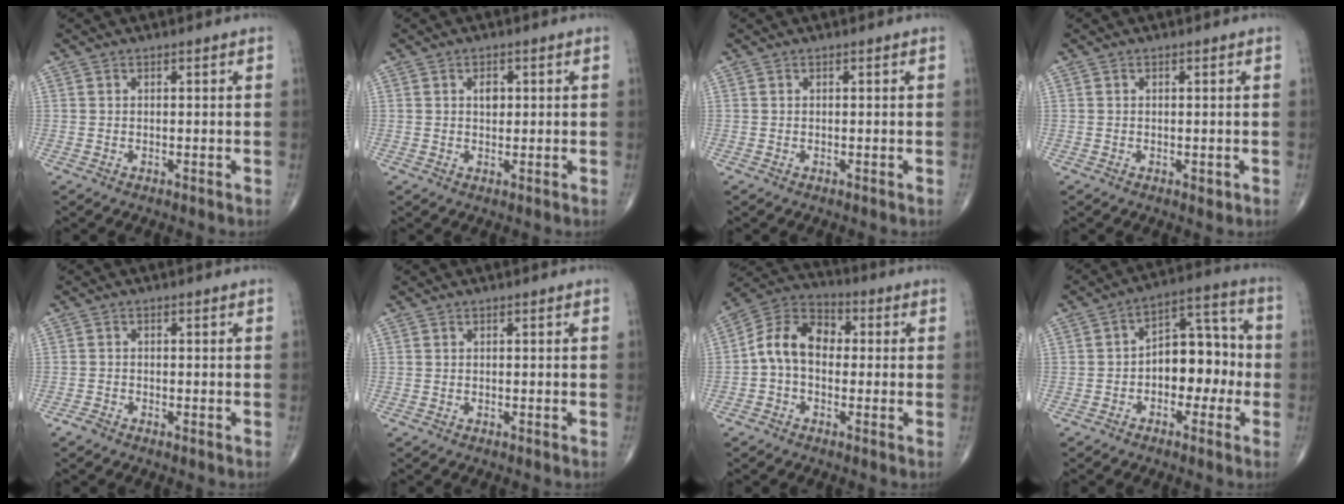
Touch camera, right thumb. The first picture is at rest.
{"total": 2.3, "force": [0.6, 1.5, 1.6], "torque": [-0.019, 0.000, 0.009]}
{"total": 0.0}
{"total": 1.0, "force": [-0.2, 0.6, 0.8], "torque": [-0.003, -0.001, -0.002]}
{"total": 1.2, "force": [-1.0, 0.4, 0.5], "torque": [-0.011, 0.000, -0.023]}
{"total": 0.0}
{"total": 10.6, "force": [-0.2, 7.4, 7.5], "torque": [-0.118, 0.036, -0.018]}
{"total": 11.4, "force": [-1.8, 7.2, 8.6], "torque": [-0.086, 0.046, -0.039]}